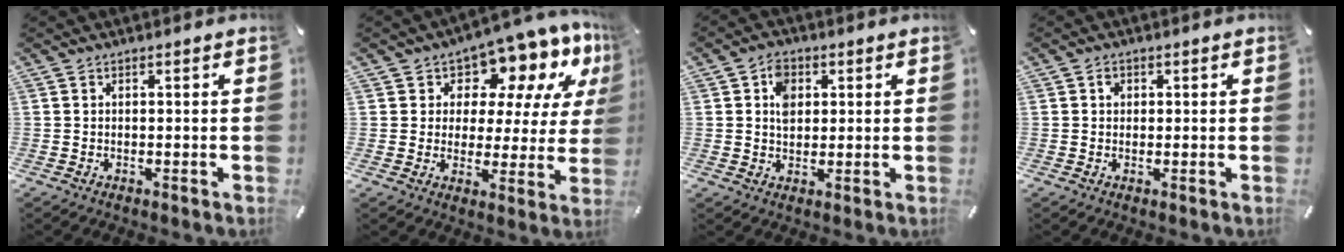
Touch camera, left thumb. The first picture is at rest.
{"total": 10.8, "force": [8.7, 5.7, 3.0], "torque": [-0.056, -0.078, 0.151]}
{"total": 5.3, "force": [1.3, 4.2, 2.9], "torque": [-0.041, 0.000, 0.018]}
{"total": 1.4, "force": [0.2, 1.3, 0.6], "torque": [-0.006, 0.003, 0.000]}